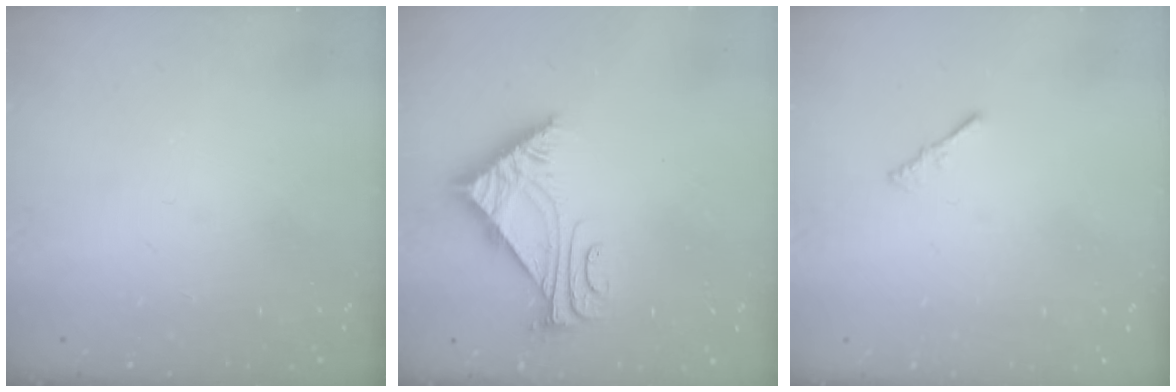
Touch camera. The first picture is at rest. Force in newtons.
{"total": 7.0, "press": 7.0, "slide": 0.3}
{"total": 0.7, "press": 0.6, "slide": 0.3}